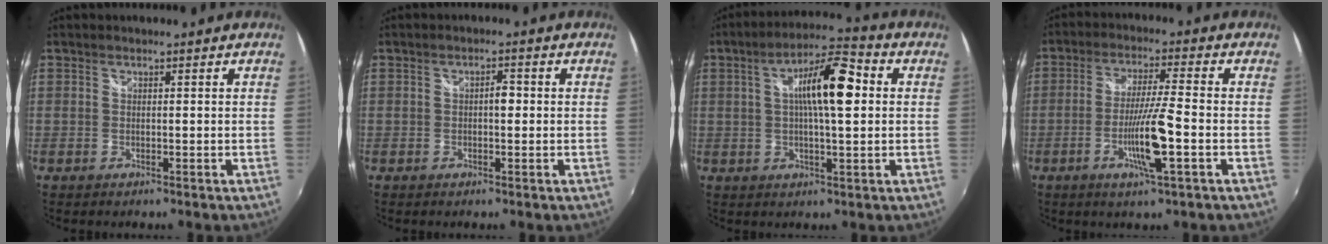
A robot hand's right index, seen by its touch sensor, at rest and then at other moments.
{"total": 1.9, "force": [-0.1, 0.9, 1.7], "torque": [-0.027, 0.007, -0.003]}
{"total": 11.5, "force": [1.8, 2.7, 11.0], "torque": [-0.186, 0.019, 0.024]}
{"total": 9.2, "force": [-3.2, -0.2, 8.6], "torque": [-0.162, -0.010, -0.060]}